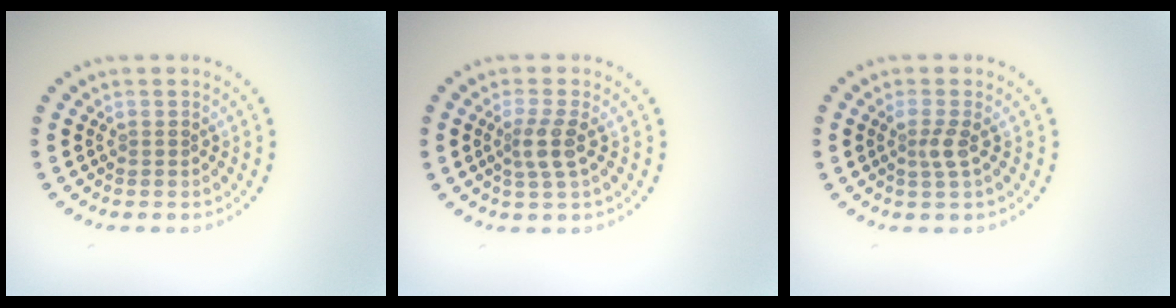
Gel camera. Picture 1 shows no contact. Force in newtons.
{"total": 2.3, "press": 1.9, "slide": 1.4}
{"total": 1.7, "press": 1.2, "slide": 1.1}